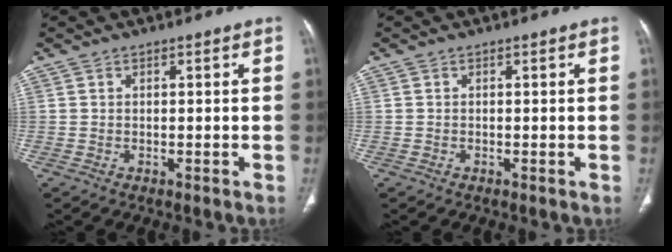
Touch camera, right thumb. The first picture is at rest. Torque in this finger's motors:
{"motor_torque": [1.02, 0.99, -0.17, 0.07, 0.03]}